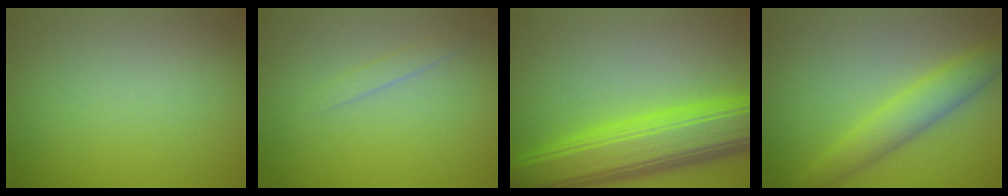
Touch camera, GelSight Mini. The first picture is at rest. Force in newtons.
{"total": 0.9, "press": 0.9, "slide": 0.0}
{"total": 9.3, "press": 9.3, "slide": 0.2}
{"total": 3.6, "press": 3.6, "slide": 0.1}